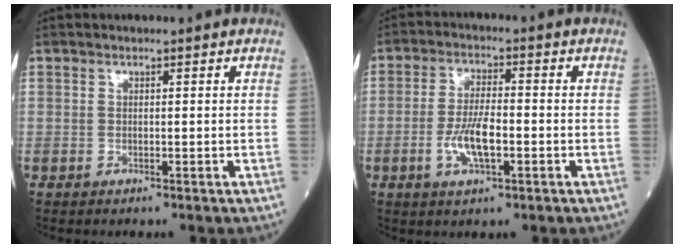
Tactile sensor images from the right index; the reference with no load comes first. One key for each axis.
{"total": 6.5, "fx": -1.8, "fy": 1.8, "fz": 6.0, "tx": -0.120, "ty": 0.003, "tz": -0.032}